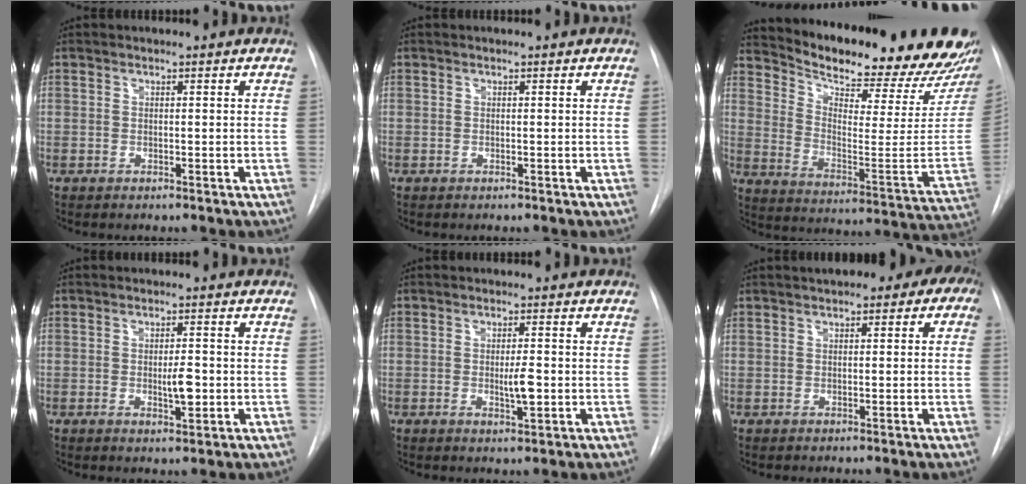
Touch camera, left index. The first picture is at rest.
{"total": 0.0}
{"total": 26.6, "force": [23.4, 4.4, 11.8], "torque": [-0.195, -0.083, 0.311]}
{"total": 3.4, "force": [-0.5, 1.0, 3.2], "torque": [-0.055, -0.003, -0.005]}
{"total": 3.2, "force": [-0.5, 0.7, 3.1], "torque": [-0.054, -0.004, -0.006]}
{"total": 7.8, "force": [3.7, 3.2, 6.1], "torque": [-0.068, 0.036, 0.043]}